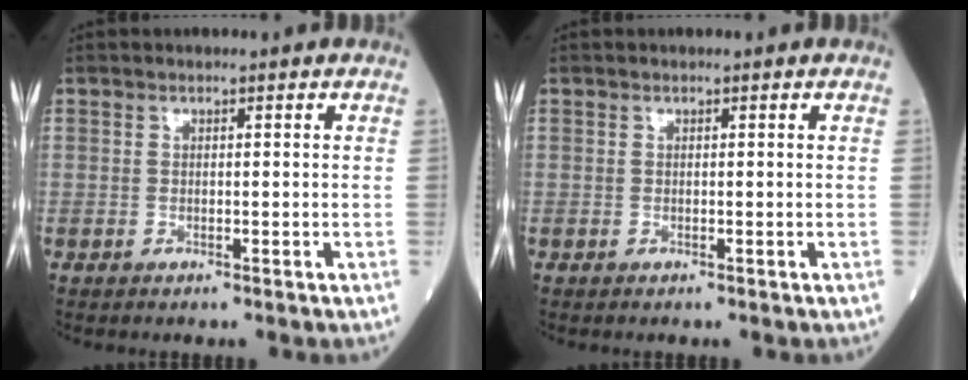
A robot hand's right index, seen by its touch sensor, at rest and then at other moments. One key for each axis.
{"total": 0.0}